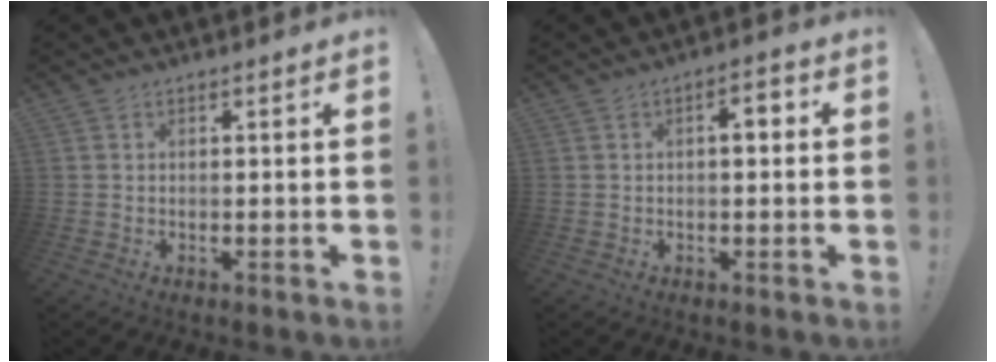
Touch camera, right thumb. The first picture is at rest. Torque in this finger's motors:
{"motor_torque": [-0.08, 0.10, 0.14, 0.25, 0.06]}